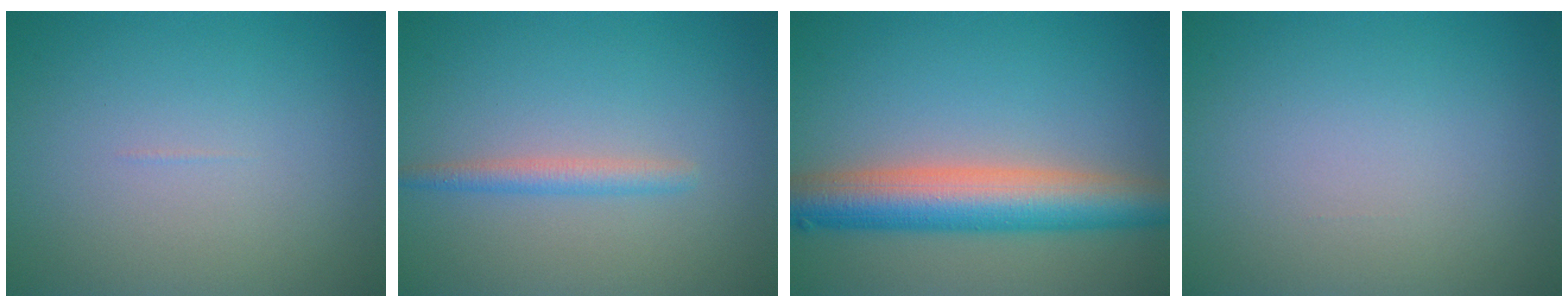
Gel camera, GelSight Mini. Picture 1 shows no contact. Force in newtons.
{"total": 1.7, "press": 1.7, "slide": 0.1}
{"total": 7.6, "press": 7.6, "slide": 0.1}
{"total": 0.0}